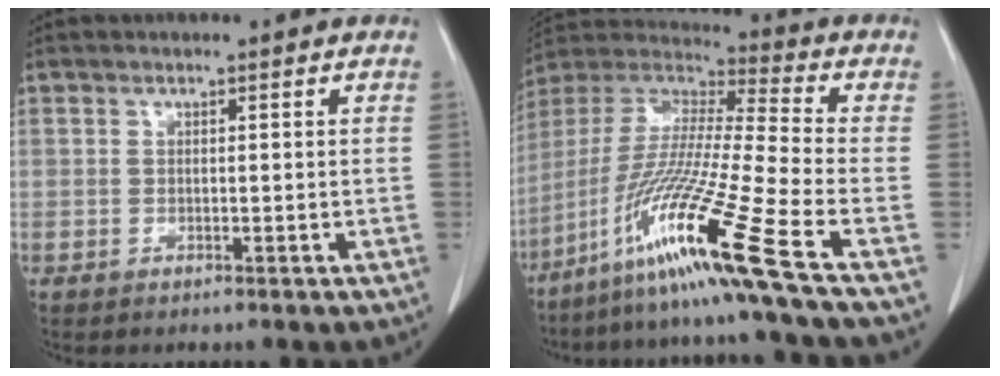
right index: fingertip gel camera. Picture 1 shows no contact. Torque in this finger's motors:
{"motor_torque": [1.11, -1.03, 0.96, 0.21]}